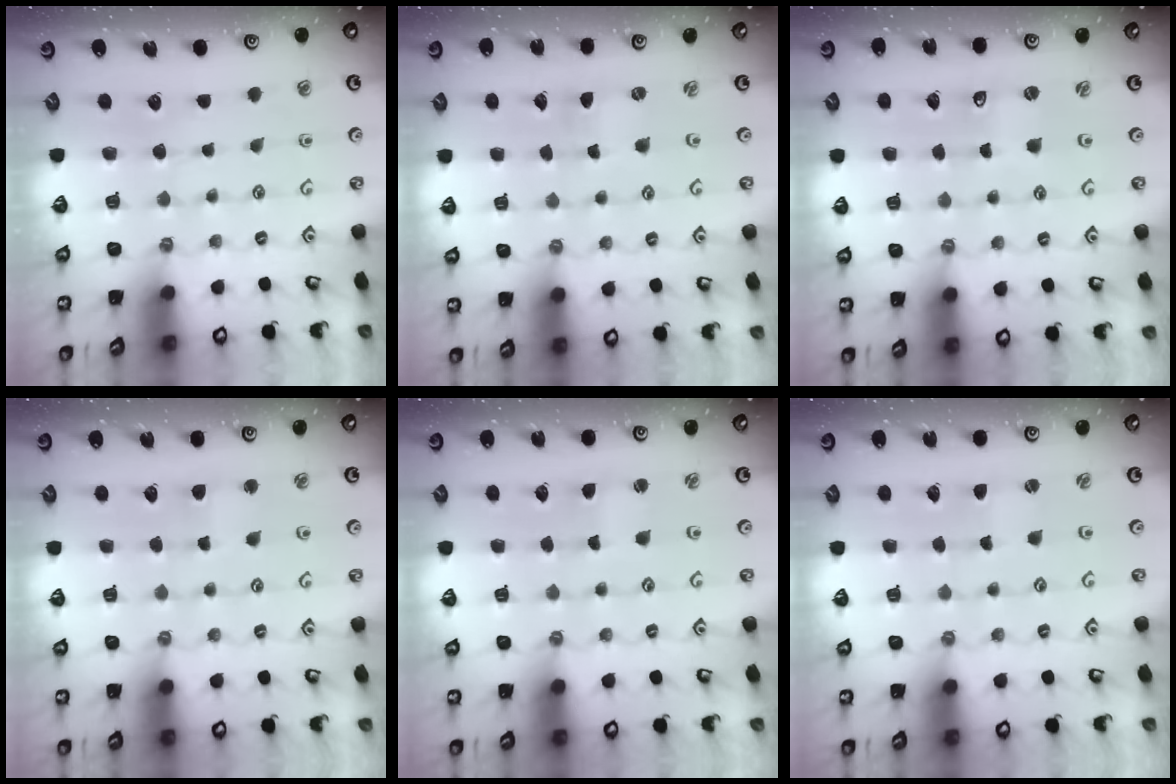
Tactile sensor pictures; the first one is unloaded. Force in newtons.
{"total": 0.0}
{"total": 0.7, "press": 0.7, "slide": 0.0}
{"total": 2.9, "press": 2.9, "slide": 0.3}
{"total": 1.4, "press": 1.4, "slide": 0.2}
{"total": 1.0, "press": 0.9, "slide": 0.1}